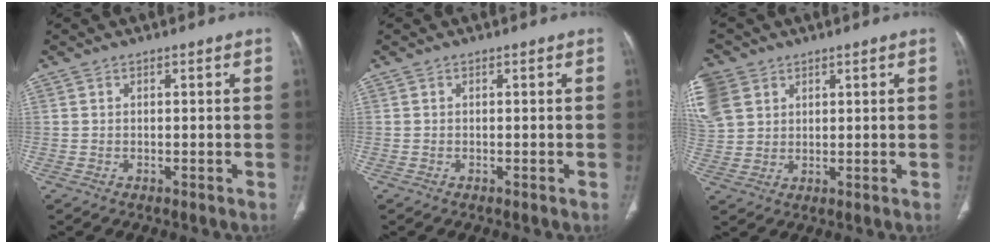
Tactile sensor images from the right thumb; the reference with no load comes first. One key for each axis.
{"total": 0.0}
{"total": 16.3, "fx": 7.0, "fy": 12.8, "fz": 7.2, "tx": -0.218, "ty": 0.031, "tz": 0.152}